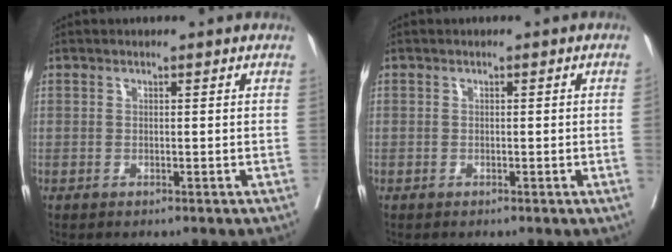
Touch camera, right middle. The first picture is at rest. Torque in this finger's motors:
{"motor_torque": [0.94, -1.04, 0.02, -0.21]}